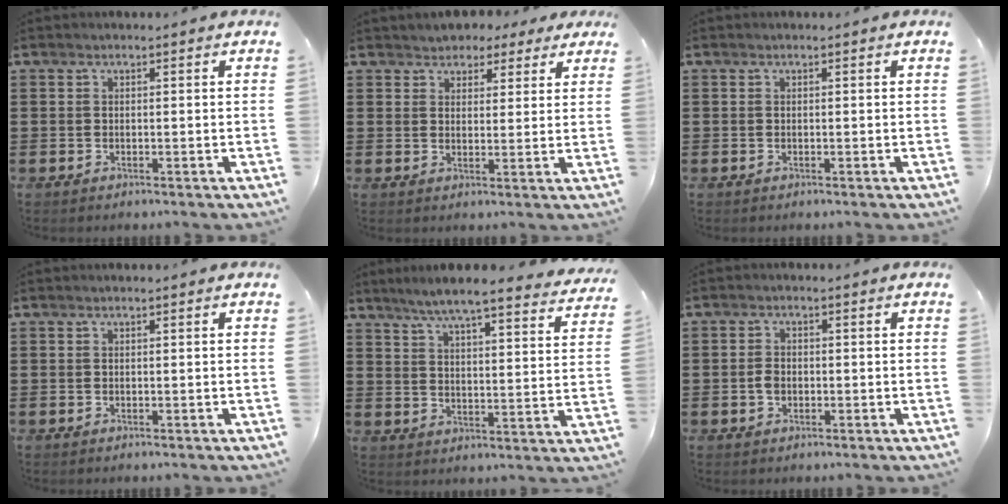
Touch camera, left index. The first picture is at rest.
{"total": 3.3, "force": [2.8, 1.8, -0.1], "torque": [-0.015, 0.003, 0.052]}
{"total": 0.0}
{"total": 0.0}
{"total": 6.0, "force": [5.4, -0.4, 2.6], "torque": [-0.074, -0.032, 0.090]}
{"total": 2.0, "force": [-0.4, 1.4, 1.4], "torque": [-0.037, 0.002, -0.010]}